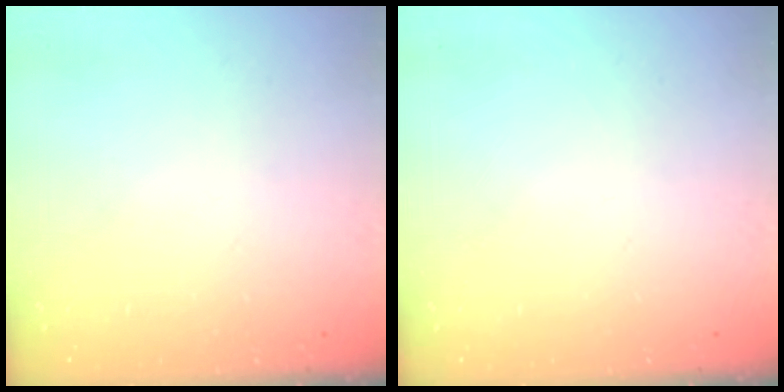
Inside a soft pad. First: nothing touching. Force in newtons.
{"total": 0.0}